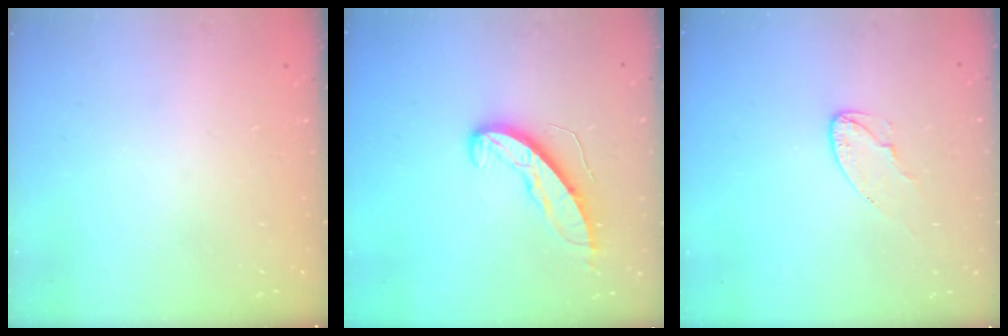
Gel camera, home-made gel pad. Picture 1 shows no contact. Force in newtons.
{"total": 9.2, "press": 9.2, "slide": 0.5}
{"total": 5.3, "press": 5.2, "slide": 0.6}